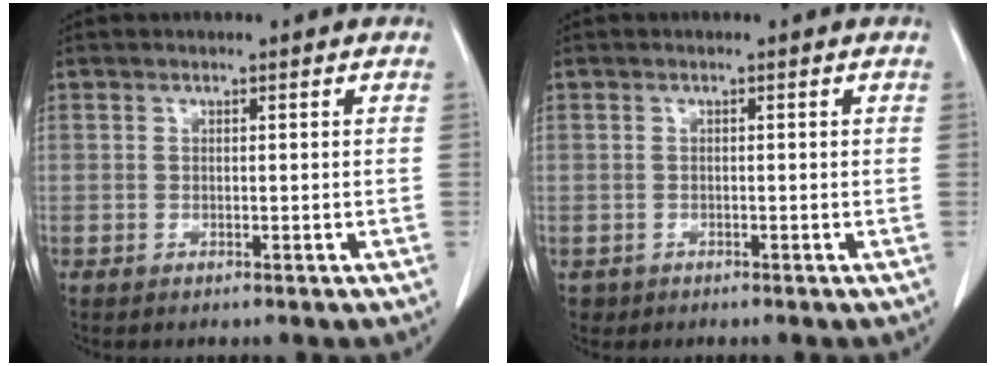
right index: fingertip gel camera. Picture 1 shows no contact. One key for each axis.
{"total": 1.3, "fx": -0.6, "fy": 1.1, "fz": -0.1, "tx": -0.005, "ty": 0.003, "tz": -0.011}